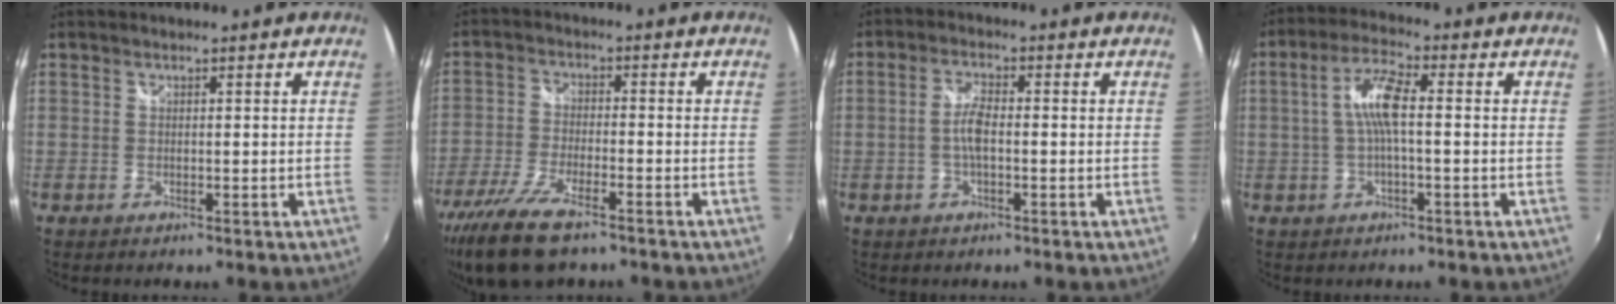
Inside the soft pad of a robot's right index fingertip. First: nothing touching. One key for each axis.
{"total": 12.4, "fx": -8.9, "fy": 3.5, "fz": 7.8, "tx": -0.181, "ty": -0.037, "tz": -0.171}
{"total": 4.1, "fx": -0.7, "fy": 1.3, "fz": 3.8, "tx": -0.078, "ty": 0.005, "tz": -0.012}
{"total": 6.6, "fx": -0.1, "fy": 1.2, "fz": 6.5, "tx": -0.133, "ty": 0.011, "tz": -0.002}